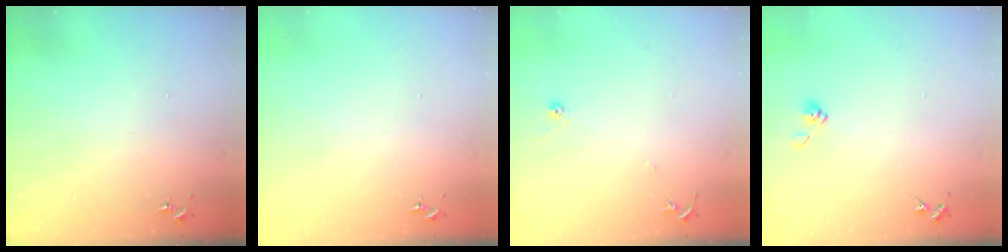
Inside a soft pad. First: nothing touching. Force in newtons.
{"total": 0.0}
{"total": 5.9, "press": 5.9, "slide": 0.6}
{"total": 5.4, "press": 5.0, "slide": 2.2}